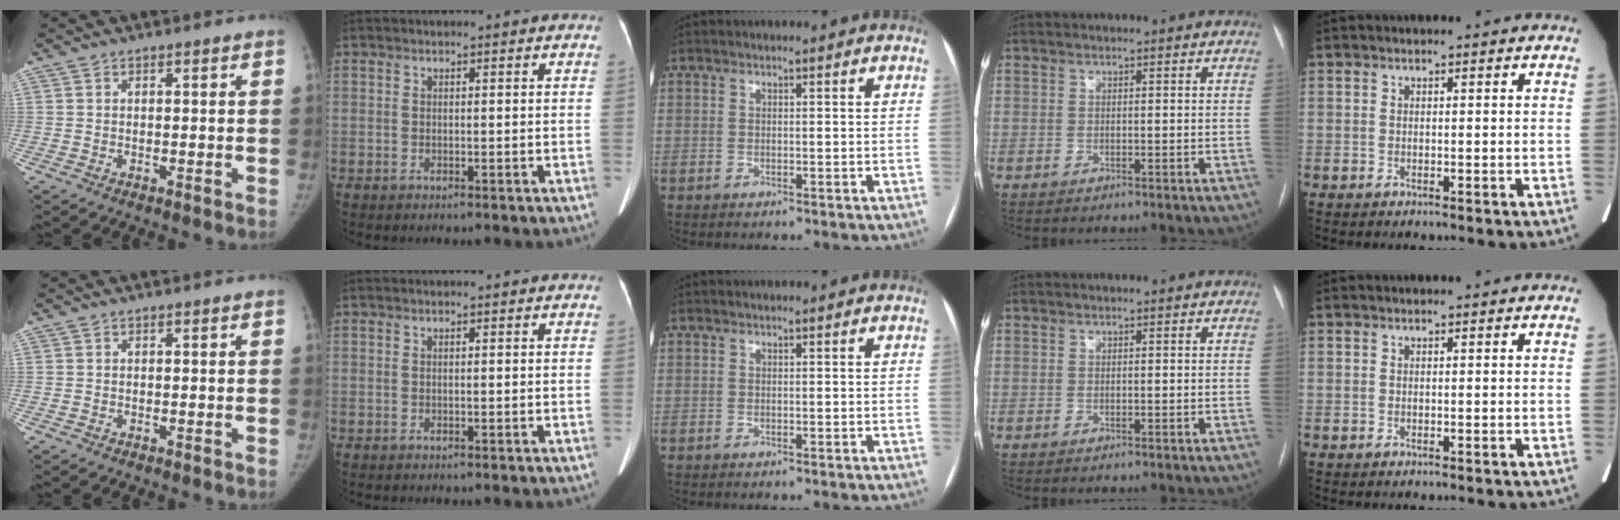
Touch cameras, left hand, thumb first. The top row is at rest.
{}